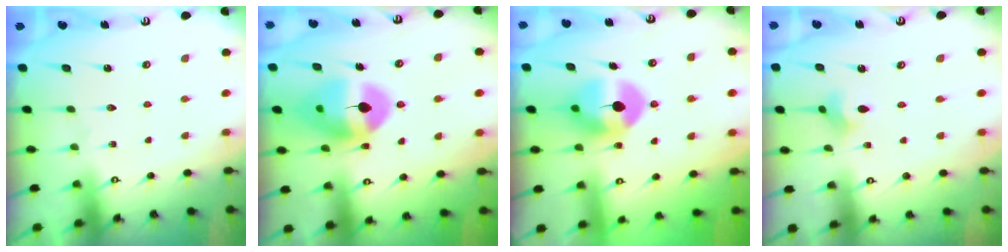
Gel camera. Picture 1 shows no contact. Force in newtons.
{"total": 13.5, "press": 13.4, "slide": 2.0}
{"total": 9.4, "press": 9.3, "slide": 1.3}
{"total": 4.7, "press": 4.6, "slide": 0.9}